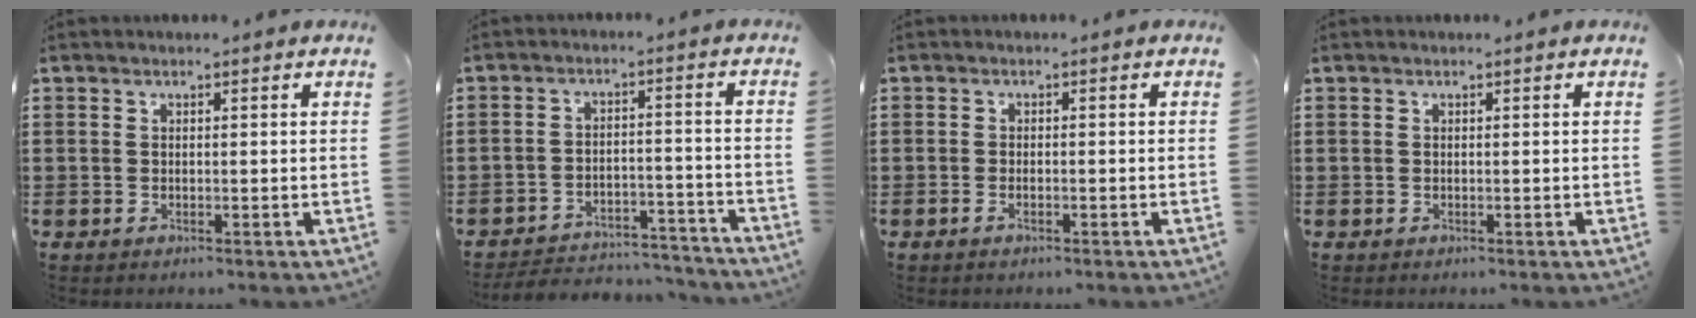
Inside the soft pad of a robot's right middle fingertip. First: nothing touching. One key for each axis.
{"total": 4.8, "fx": -4.6, "fy": 0.9, "fz": 0.8, "tx": -0.020, "ty": 0.006, "tz": -0.097}
{"total": 1.0, "fx": -0.6, "fy": 0.4, "fz": 0.7, "tx": -0.016, "ty": -0.002, "tz": -0.012}
{"total": 0.0}